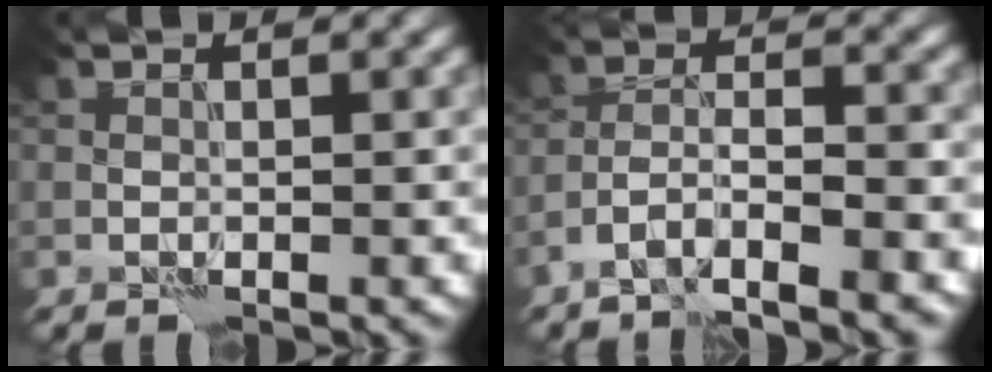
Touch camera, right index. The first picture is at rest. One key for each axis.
{"total": 4.6, "fx": -3.3, "fy": 0.9, "fz": 3.1, "tx": -0.051, "ty": 0.004, "tz": -0.064}